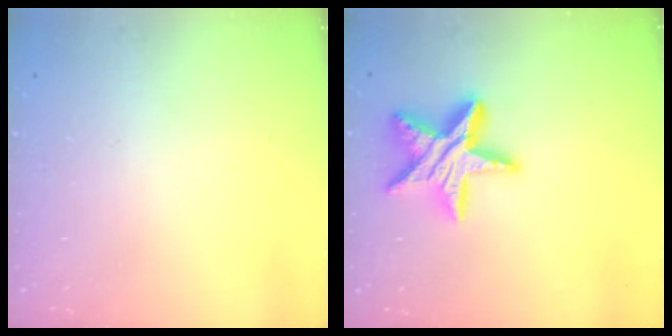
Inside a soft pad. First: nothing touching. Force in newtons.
{"total": 15.3, "press": 15.3, "slide": 0.6}